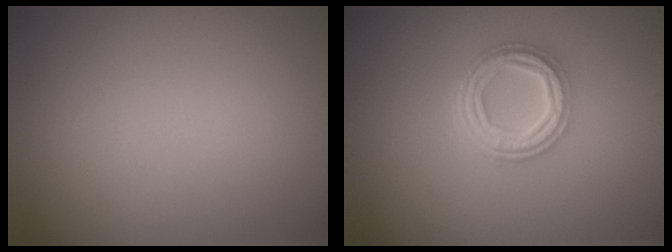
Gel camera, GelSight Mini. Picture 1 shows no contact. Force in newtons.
{"total": 4.8, "press": 3.6, "slide": 3.3}